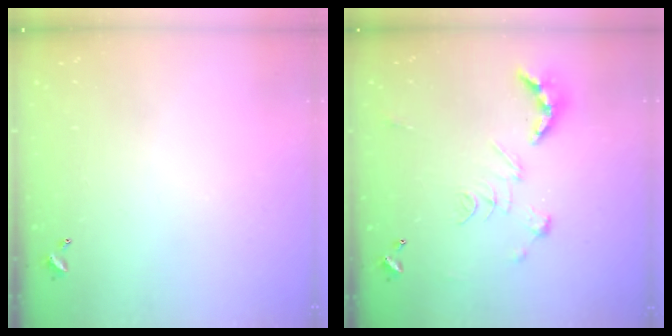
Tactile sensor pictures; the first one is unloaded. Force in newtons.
{"total": 2.5, "press": 2.0, "slide": 1.5}